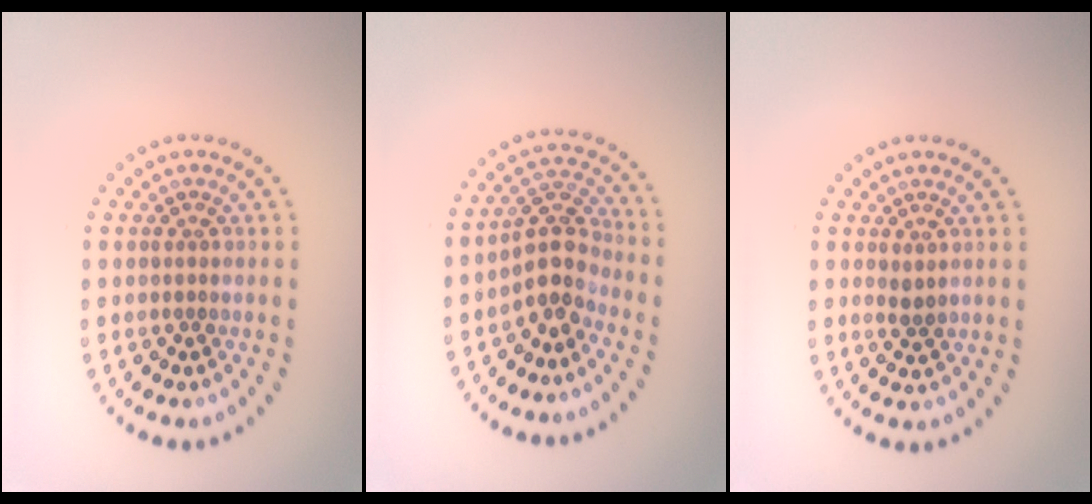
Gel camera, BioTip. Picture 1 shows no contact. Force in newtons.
{"total": 3.5, "press": 3.1, "slide": 1.6}
{"total": 0.8, "press": 0.8, "slide": 0.3}